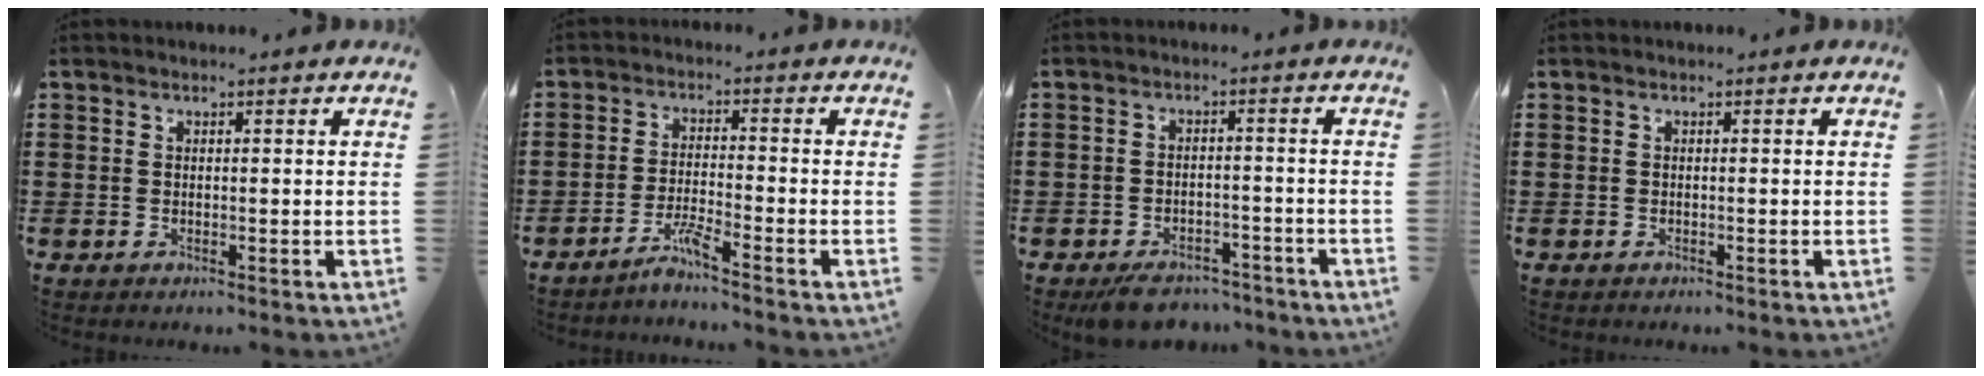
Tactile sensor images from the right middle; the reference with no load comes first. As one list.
[{"total": 3.6, "force": [-3.1, -0.3, 1.9], "torque": [-0.042, 0.000, -0.061]}, {"total": 3.9, "force": [-3.7, 1.1, 0.7], "torque": [-0.012, 0.011, -0.073]}, {"total": 0.0}]